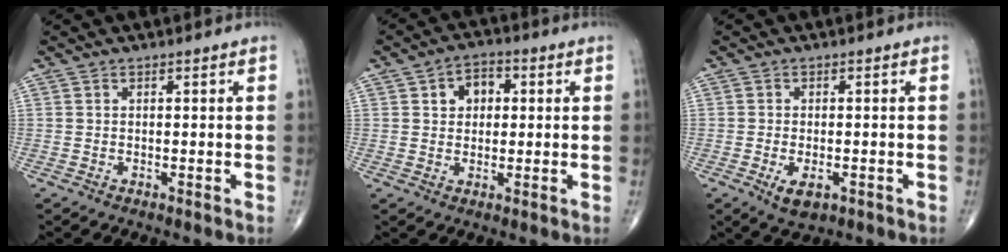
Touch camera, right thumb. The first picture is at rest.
{"total": 5.8, "force": [1.5, 4.3, 3.7], "torque": [-0.031, 0.007, 0.018]}
{"total": 4.2, "force": [-1.6, 2.1, 3.3], "torque": [-0.054, -0.002, -0.020]}